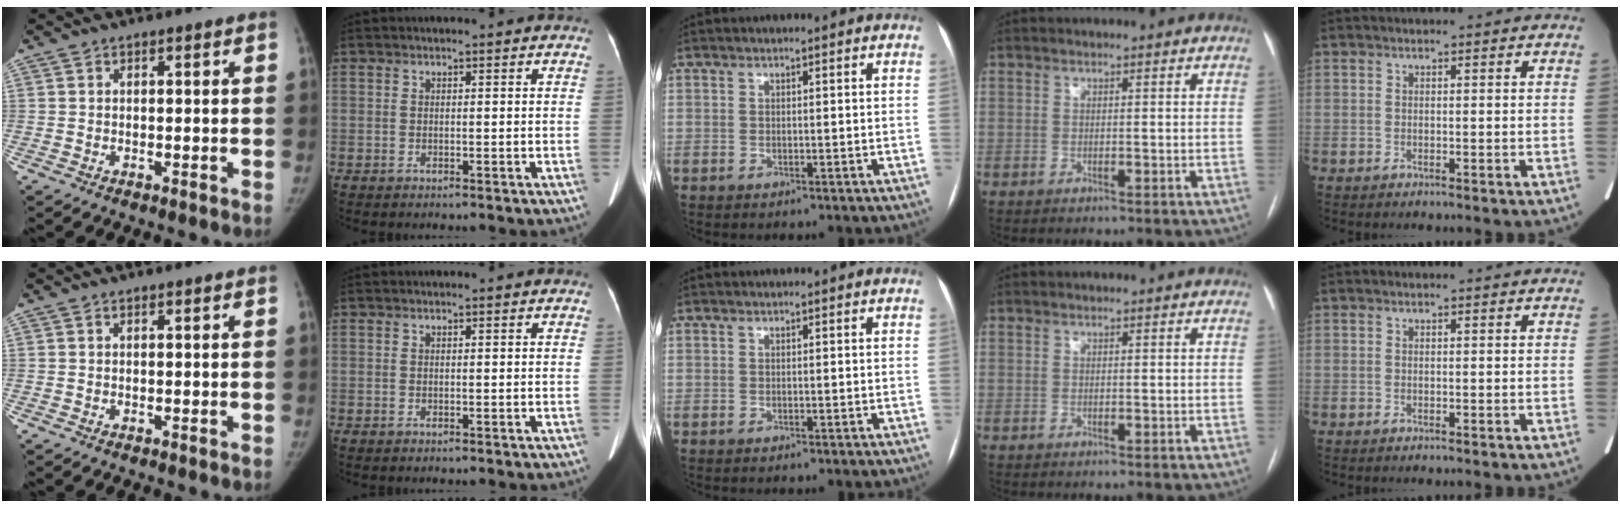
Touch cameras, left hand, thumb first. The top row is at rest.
{}